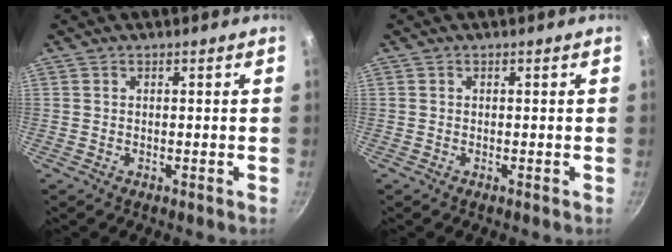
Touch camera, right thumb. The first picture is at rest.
{"total": 0.0}